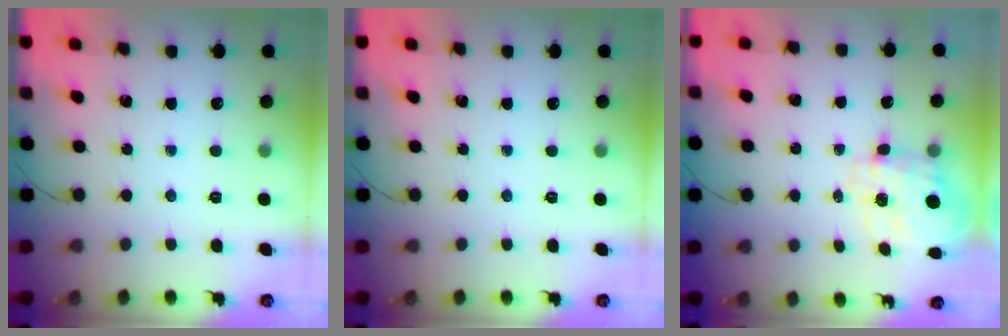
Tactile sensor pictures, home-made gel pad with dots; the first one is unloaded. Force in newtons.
{"total": 0.0}
{"total": 3.6, "press": 3.4, "slide": 1.1}